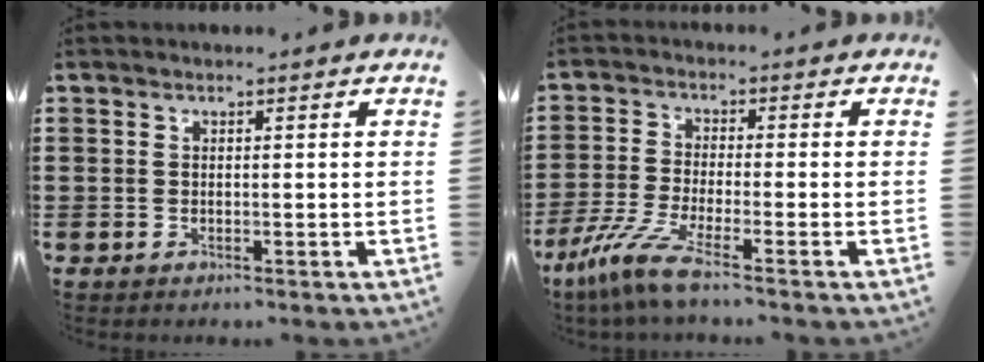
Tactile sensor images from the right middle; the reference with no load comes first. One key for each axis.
{"total": 6.8, "fx": -4.7, "fy": 0.5, "fz": 4.9, "tx": -0.122, "ty": -0.022, "tz": -0.094}